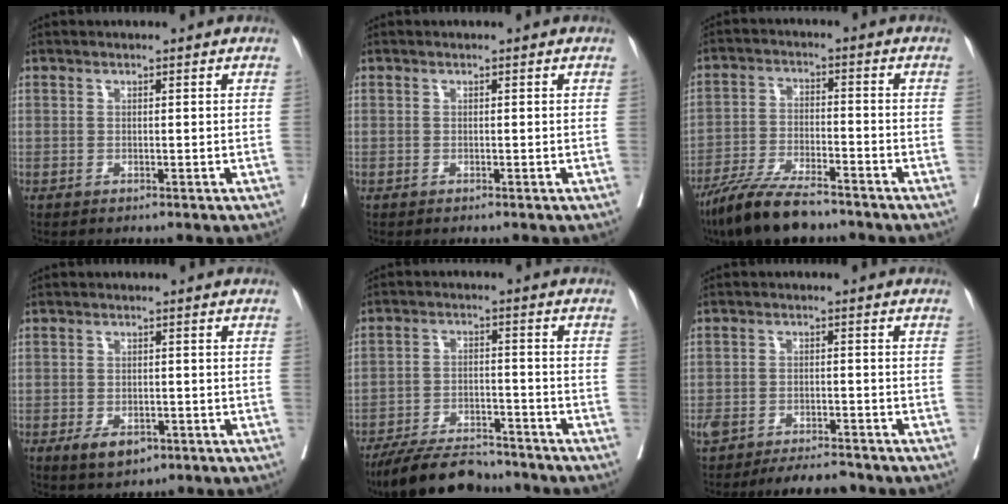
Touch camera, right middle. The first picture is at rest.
{"total": 0.0}
{"total": 10.6, "force": [-8.6, 1.9, 5.9], "torque": [-0.108, -0.025, -0.157]}
{"total": 4.3, "force": [-2.3, 2.5, 2.8], "torque": [-0.043, -0.001, -0.028]}
{"total": 12.0, "force": [-10.8, 2.9, 4.5], "torque": [-0.068, -0.003, -0.176]}
{"total": 7.6, "force": [-6.8, 1.9, 2.8], "torque": [-0.046, -0.001, -0.104]}